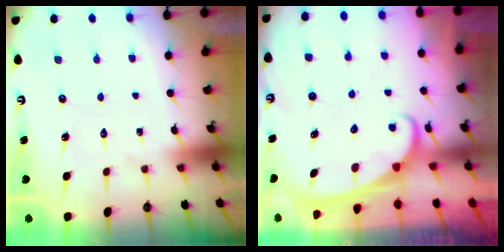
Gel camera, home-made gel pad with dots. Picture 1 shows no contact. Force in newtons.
{"total": 2.4, "press": 2.4, "slide": 0.3}